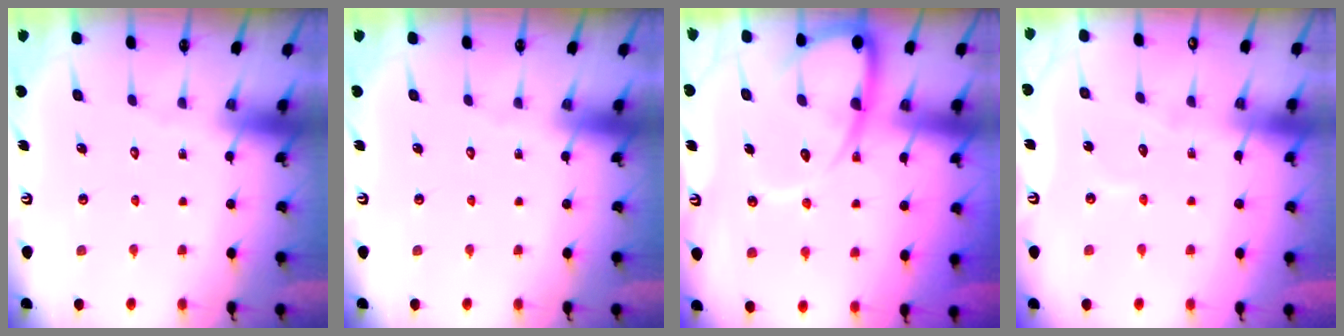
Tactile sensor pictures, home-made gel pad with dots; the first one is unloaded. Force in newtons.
{"total": 0.0}
{"total": 12.5, "press": 12.5, "slide": 1.2}
{"total": 3.4, "press": 3.4, "slide": 0.3}